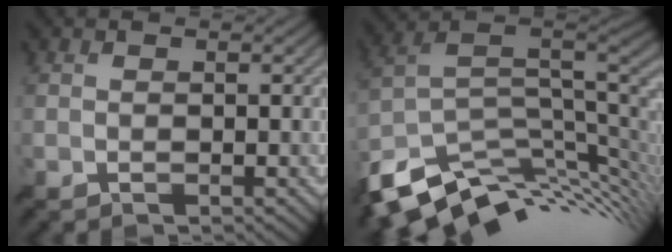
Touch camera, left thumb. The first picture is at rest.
{"total": 13.2, "force": [-5.4, 7.2, 9.7], "torque": [-0.211, -0.032, -0.088]}